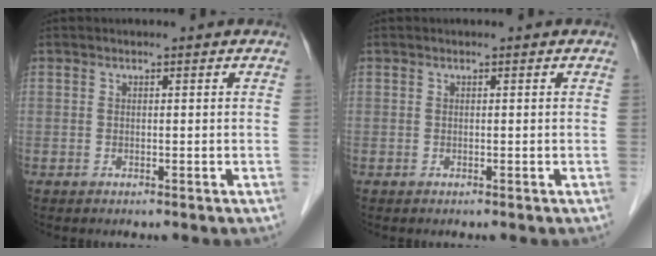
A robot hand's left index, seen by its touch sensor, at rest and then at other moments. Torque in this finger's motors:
{"motor_torque": [0.00, 0.00, 0.00, 0.00]}